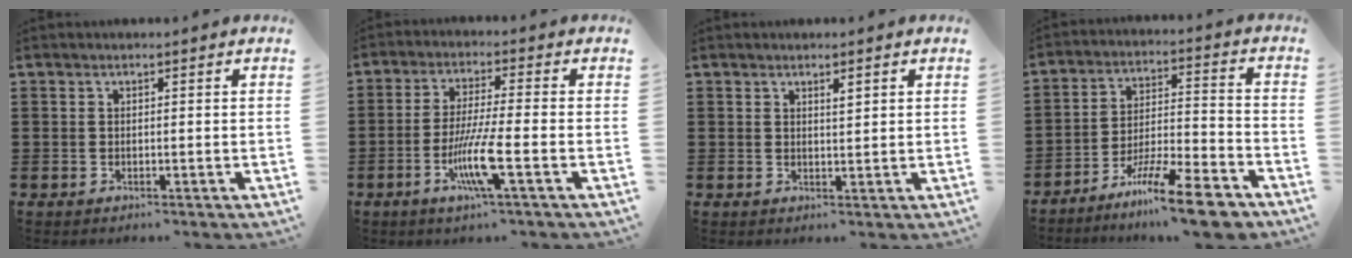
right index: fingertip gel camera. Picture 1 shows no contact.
{"total": 8.4, "force": [-3.2, 0.5, 7.8], "torque": [-0.160, -0.017, -0.064]}
{"total": 1.1, "force": [0.7, 0.2, 0.9], "torque": [-0.017, 0.001, 0.011]}
{"total": 12.7, "force": [-10.1, 1.0, 7.6], "torque": [-0.123, 0.030, -0.186]}